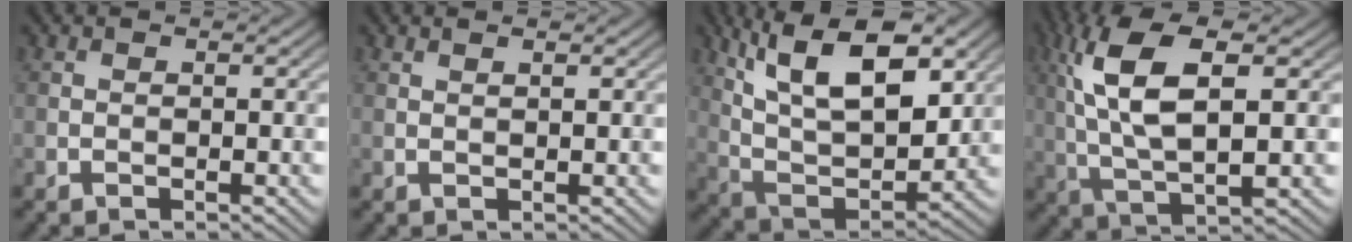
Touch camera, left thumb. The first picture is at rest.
{"total": 0.7, "force": [0.3, -0.6, 0.3], "torque": [0.002, -0.003, 0.006]}
{"total": 15.1, "force": [7.2, 6.7, 11.5], "torque": [-0.217, 0.001, 0.117]}
{"total": 11.0, "force": [2.5, 3.8, 10.1], "torque": [-0.217, 0.010, 0.052]}